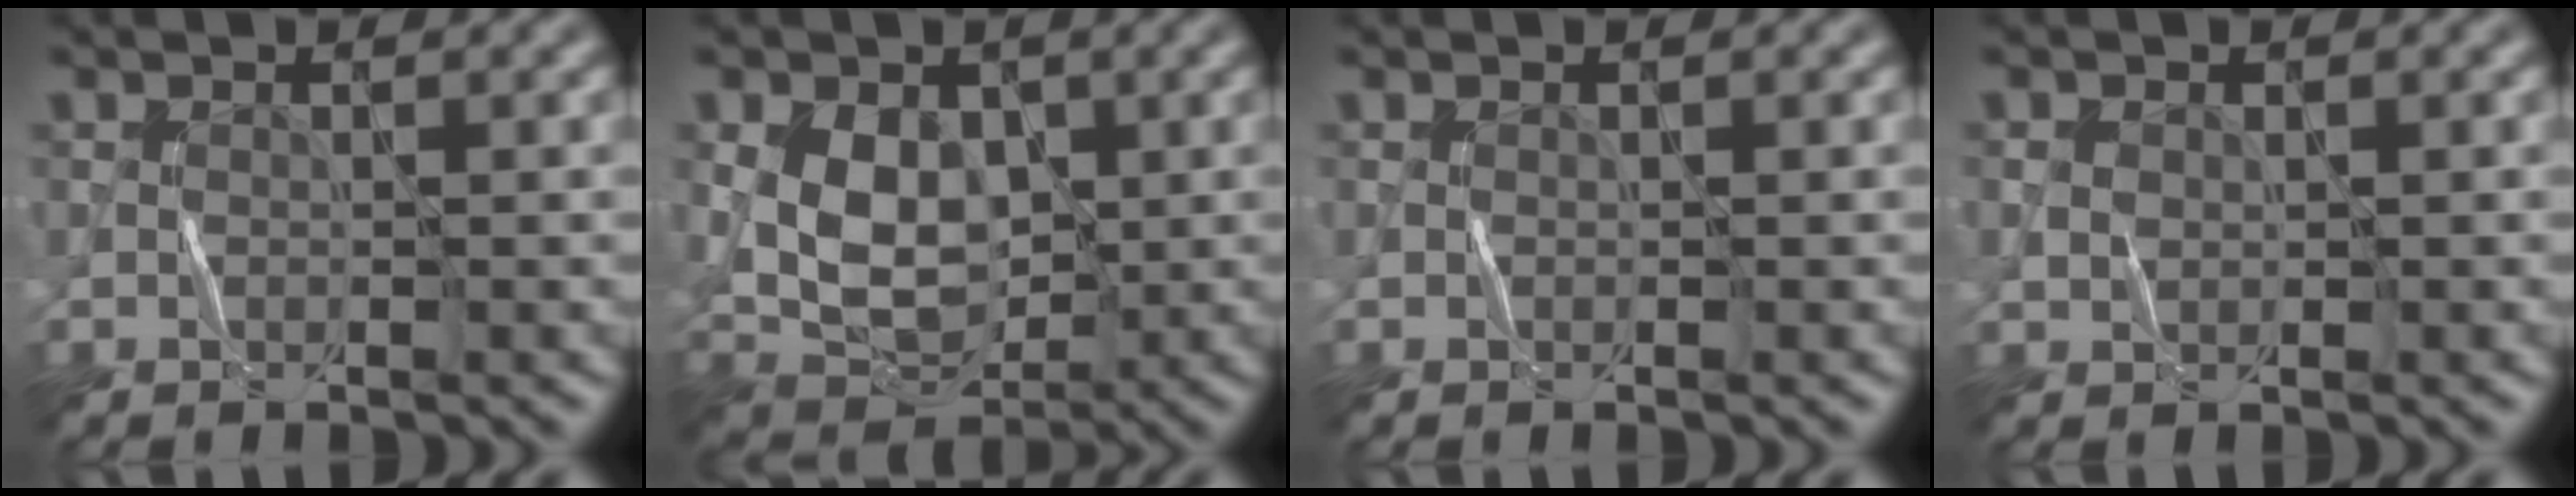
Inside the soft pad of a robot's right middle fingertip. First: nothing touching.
{"total": 5.8, "force": [0.6, 4.1, 4.1], "torque": [-0.080, -0.012, 0.017]}
{"total": 0.0}
{"total": 1.0, "force": [0.1, 0.8, 0.5], "torque": [-0.010, 0.002, 0.001]}